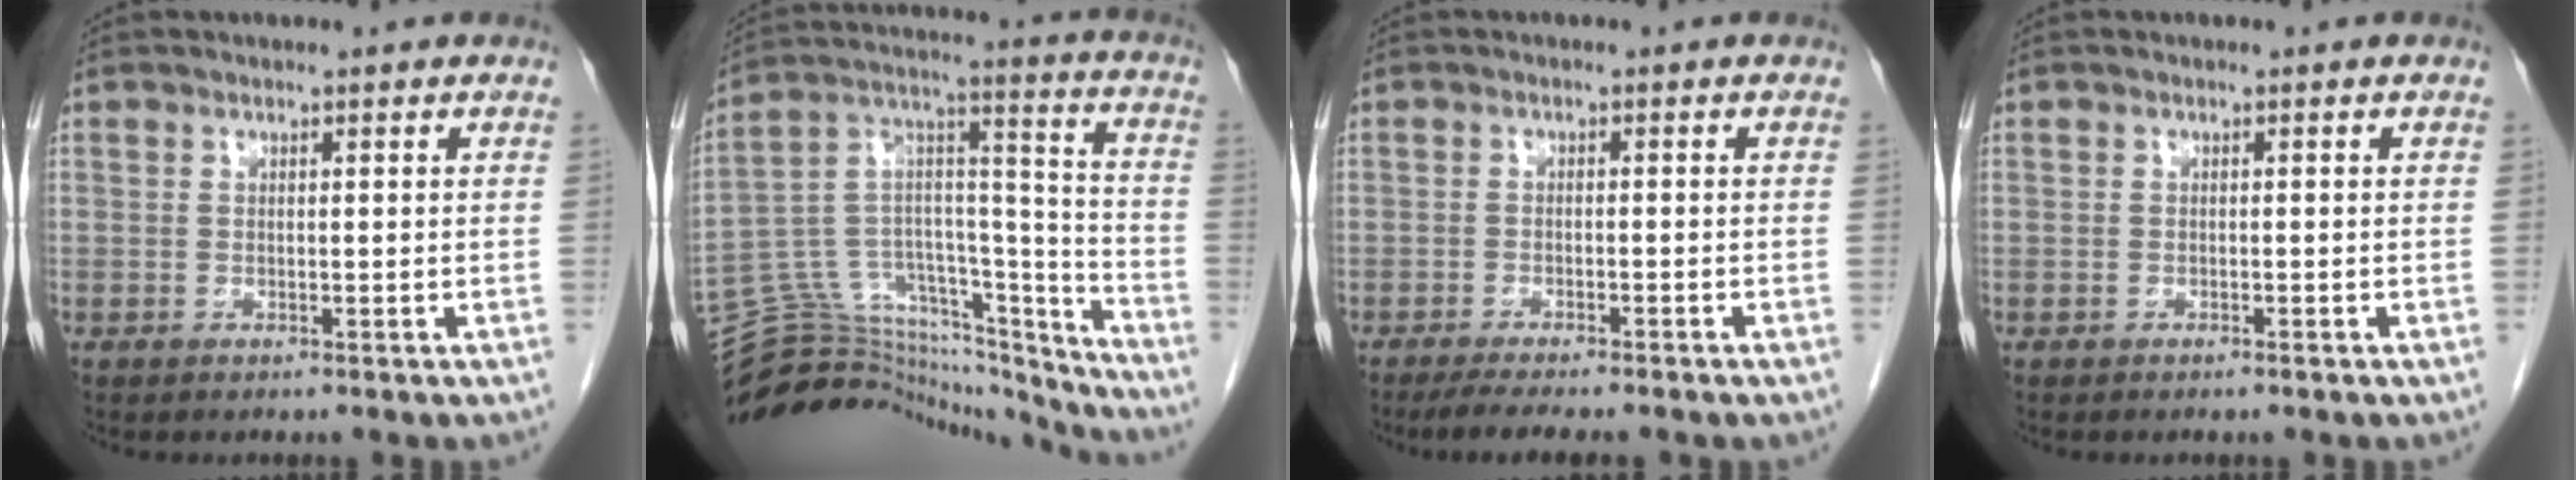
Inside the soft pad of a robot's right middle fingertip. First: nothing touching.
{"total": 27.5, "force": [-25.8, 6.6, 6.7], "torque": [-0.121, 0.043, -0.391]}
{"total": 7.5, "force": [-6.2, 1.1, 4.1], "torque": [-0.053, -0.011, -0.090]}
{"total": 0.6, "force": [-0.5, 0.1, 0.4], "torque": [-0.011, -0.001, -0.006]}